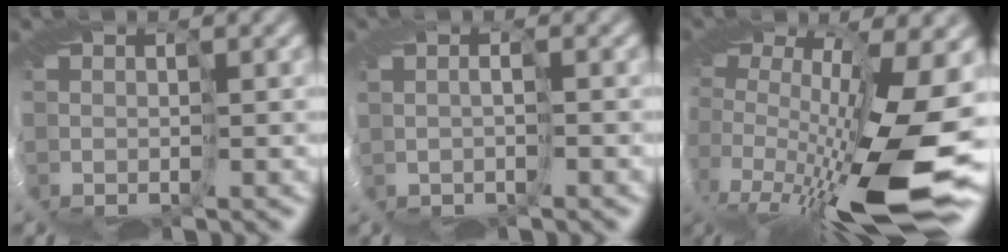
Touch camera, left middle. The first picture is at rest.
{"total": 1.1, "force": [0.3, 0.4, 1.0], "torque": [-0.018, 0.009, 0.008]}
{"total": 14.3, "force": [-3.2, 4.7, 13.1], "torque": [-0.244, -0.026, -0.055]}